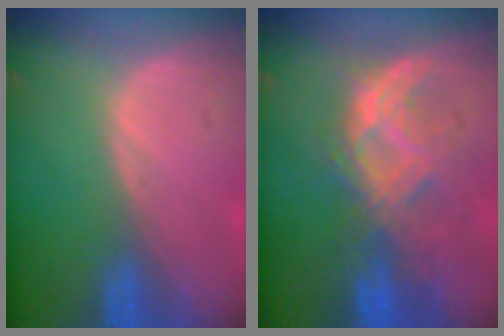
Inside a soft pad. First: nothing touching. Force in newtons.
{"total": 7.7, "press": 7.6, "slide": 0.7}